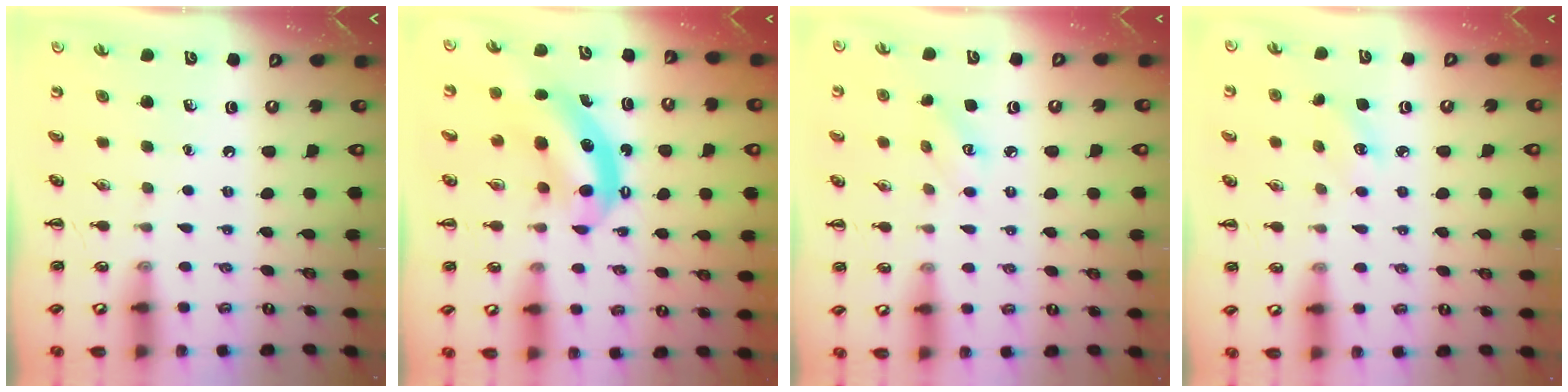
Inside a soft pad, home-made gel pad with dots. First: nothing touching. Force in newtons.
{"total": 8.5, "press": 8.4, "slide": 1.5}
{"total": 3.2, "press": 3.1, "slide": 0.9}
{"total": 3.2, "press": 3.1, "slide": 0.8}